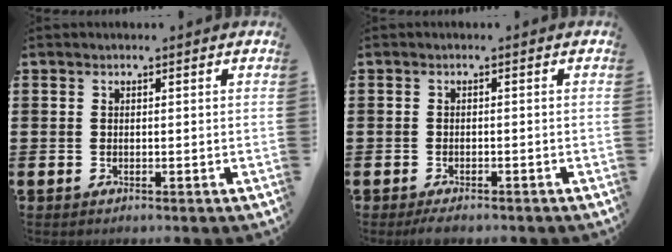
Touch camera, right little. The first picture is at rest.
{"total": 1.1, "force": [-1.0, 0.2, 0.5], "torque": [-0.010, 0.000, -0.019]}